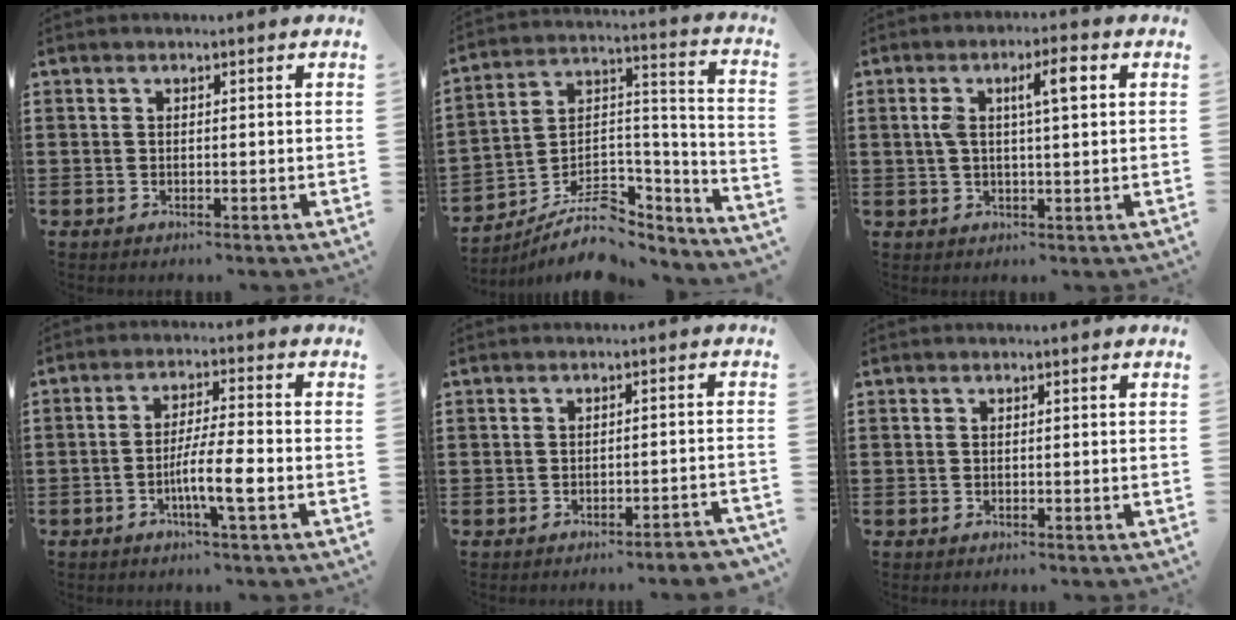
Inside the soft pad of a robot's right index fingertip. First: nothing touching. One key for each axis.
{"total": 9.0, "fx": -5.6, "fy": 5.0, "fz": 4.9, "tx": -0.090, "ty": 0.006, "tz": -0.099}
{"total": 5.8, "fx": 1.6, "fy": 1.4, "fz": 5.4, "tx": -0.100, "ty": 0.007, "tz": 0.020}
{"total": 6.9, "fx": -2.4, "fy": 0.4, "fz": 6.5, "tx": -0.121, "ty": -0.009, "tz": -0.046}
{"total": 2.1, "fx": -1.9, "fy": -0.2, "fz": 0.8, "tx": -0.016, "ty": -0.003, "tz": -0.039}
{"total": 0.0}